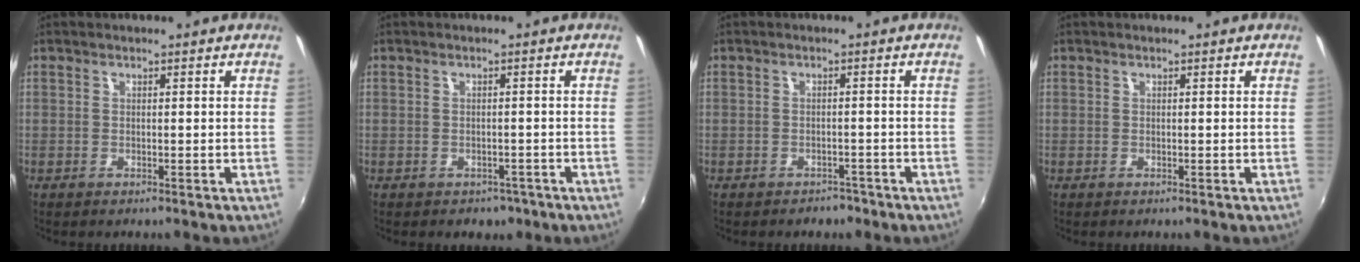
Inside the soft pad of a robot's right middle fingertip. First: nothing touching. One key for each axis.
{"total": 3.8, "fx": -2.5, "fy": 2.5, "fz": 1.3, "tx": -0.028, "ty": -0.008, "tz": -0.028}
{"total": 3.4, "fx": -2.8, "fy": 1.7, "fz": 0.8, "tx": -0.017, "ty": -0.002, "tz": -0.035}
{"total": 0.0}